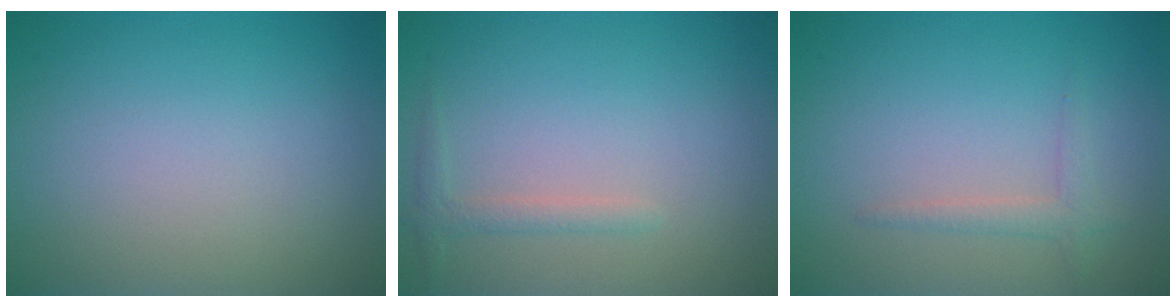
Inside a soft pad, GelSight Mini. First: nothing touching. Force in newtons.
{"total": 1.3, "press": 1.3, "slide": 0.1}
{"total": 1.4, "press": 1.4, "slide": 0.1}